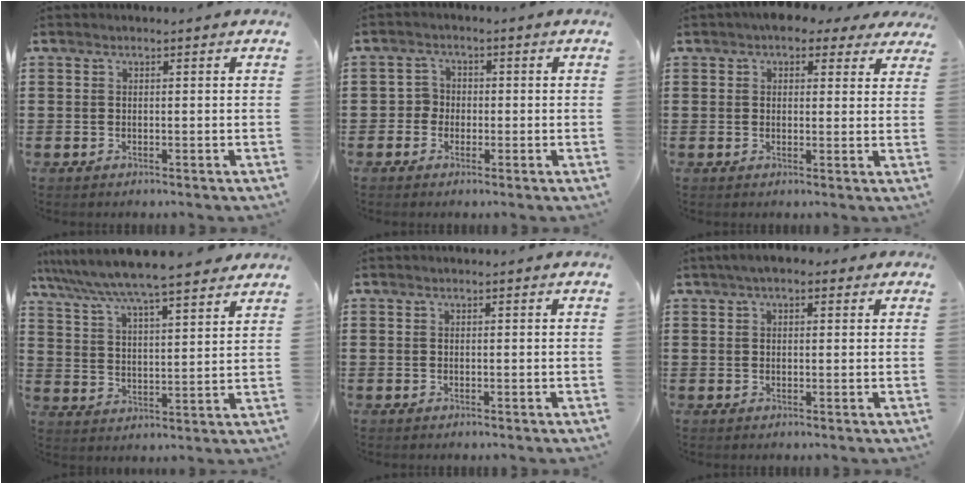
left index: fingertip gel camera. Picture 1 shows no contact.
{"total": 2.4, "force": [-0.9, 2.2, 0.4], "torque": [-0.020, 0.006, -0.023]}
{"total": 4.0, "force": [3.1, 2.1, 1.6], "torque": [-0.034, 0.002, 0.054]}
{"total": 6.7, "force": [6.2, -0.1, 2.6], "torque": [-0.077, -0.034, 0.103]}
{"total": 0.0}
{"total": 2.5, "force": [1.4, 1.4, 1.6], "torque": [-0.036, 0.011, 0.025]}